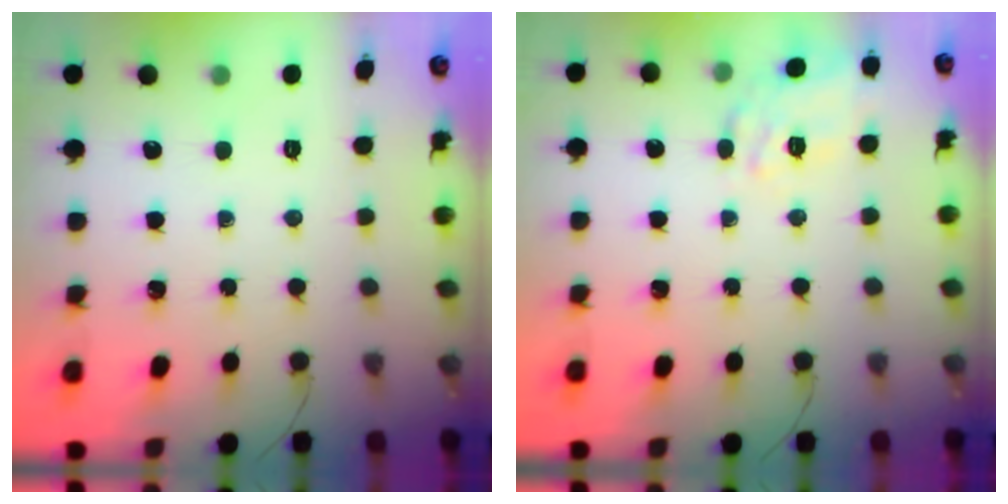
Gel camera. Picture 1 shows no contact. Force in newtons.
{"total": 15.2, "press": 15.2, "slide": 0.9}